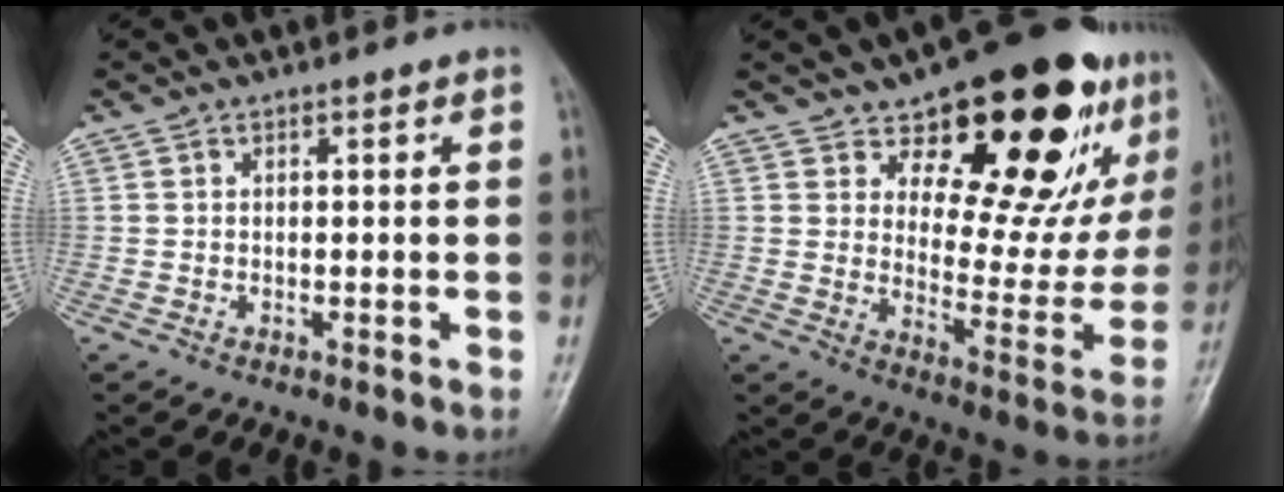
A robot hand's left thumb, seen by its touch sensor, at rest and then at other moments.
{"total": 24.1, "force": [14.0, 10.8, 16.3], "torque": [-0.164, -0.076, 0.207]}